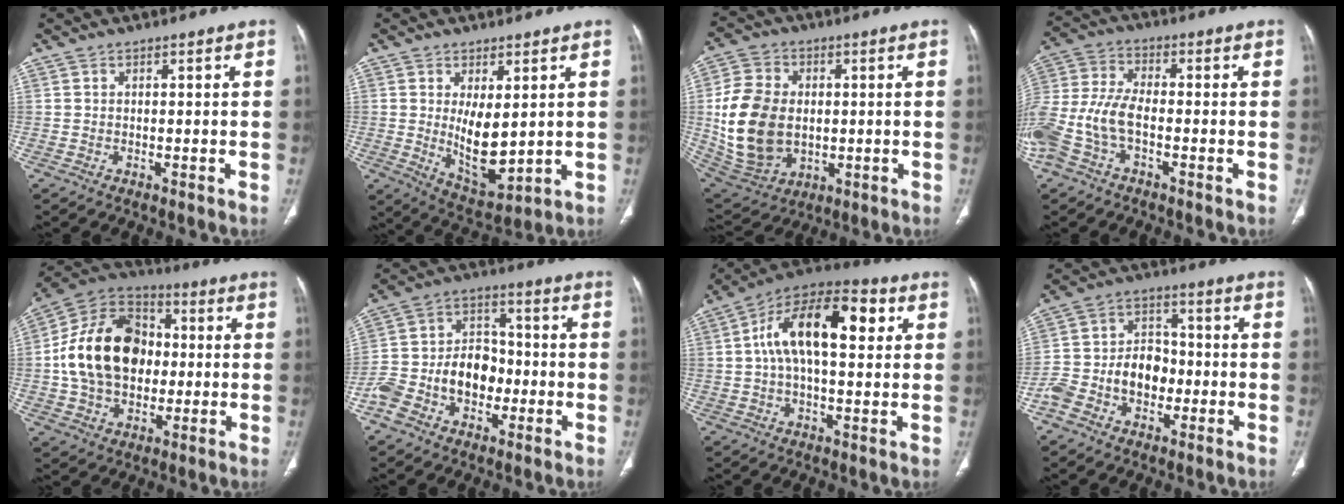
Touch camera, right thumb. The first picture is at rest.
{"total": 9.5, "force": [0.9, 4.4, 8.4], "torque": [-0.118, -0.031, 0.037]}
{"total": 18.1, "force": [0.1, 13.2, 12.4], "torque": [-0.229, -0.003, 0.021]}
{"total": 12.5, "force": [-4.1, 6.4, 9.9], "torque": [-0.232, 0.027, -0.081]}
{"total": 20.8, "force": [0.5, 15.0, 14.3], "torque": [-0.230, 0.026, 0.009]}
{"total": 13.8, "force": [-4.2, 9.8, 8.7], "torque": [-0.137, 0.051, -0.081]}
{"total": 17.9, "force": [4.0, 8.6, 15.1], "torque": [-0.237, 0.032, 0.056]}
{"total": 11.7, "force": [-3.4, 8.4, 7.4], "torque": [-0.117, 0.044, -0.068]}